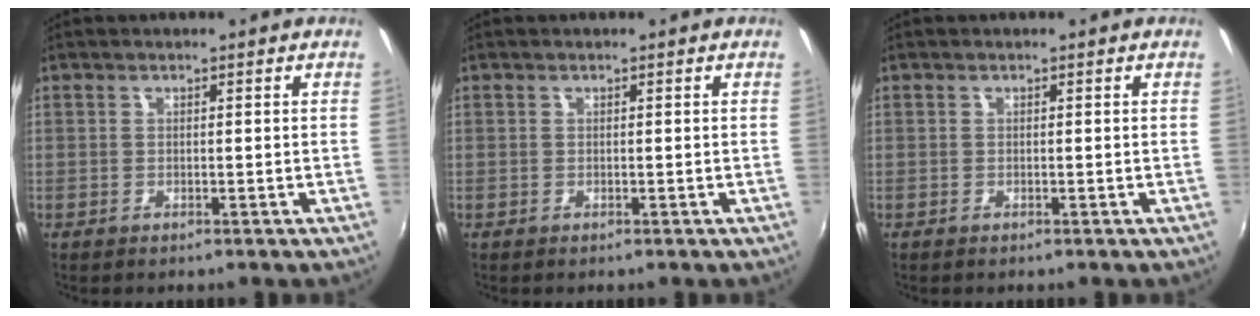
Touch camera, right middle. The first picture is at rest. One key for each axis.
{"total": 0.0}
{"total": 0.0}